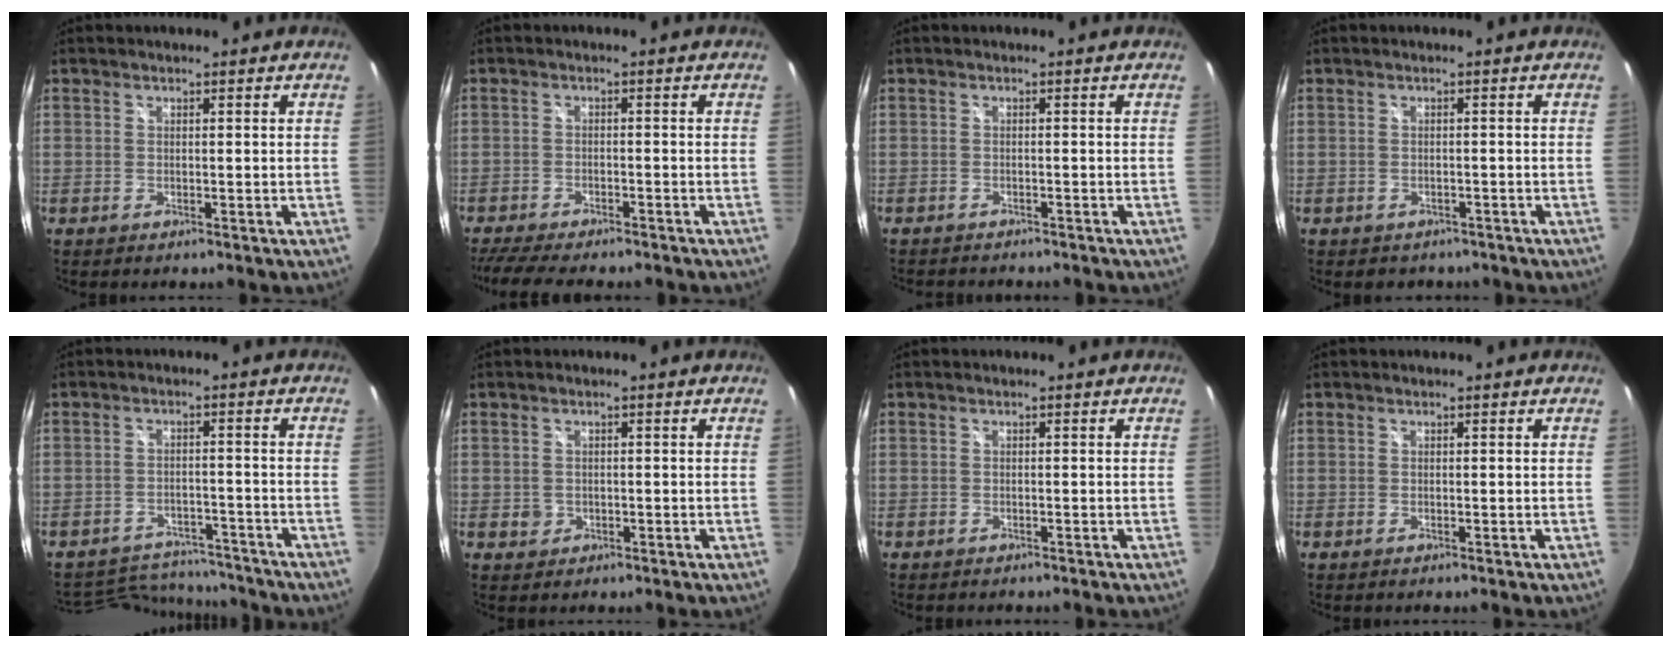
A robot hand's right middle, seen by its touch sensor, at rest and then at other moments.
{"total": 10.0, "force": [-8.7, 1.7, 4.5], "torque": [-0.108, -0.028, -0.139]}
{"total": 3.4, "force": [-3.1, 0.8, 0.9], "torque": [-0.022, -0.014, -0.047]}
{"total": 2.4, "force": [-1.6, 1.7, 0.4], "torque": [-0.012, -0.001, -0.017]}
{"total": 13.6, "force": [-12.4, 4.7, 3.3], "torque": [-0.084, 0.021, -0.165]}
{"total": 1.8, "force": [-0.3, 1.7, 0.4], "torque": [-0.005, -0.001, -0.004]}
{"total": 1.0, "force": [-0.9, 0.4, 0.2], "torque": [-0.008, -0.003, -0.013]}
{"total": 0.0}